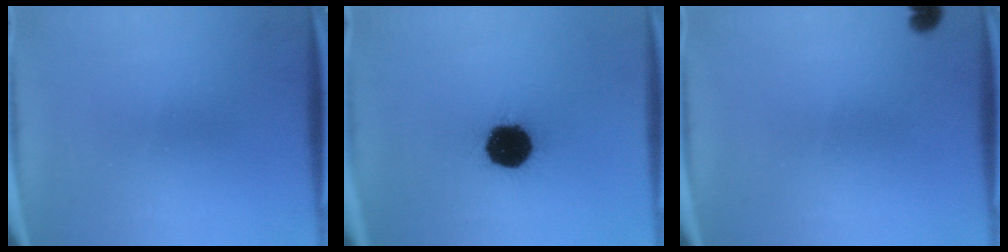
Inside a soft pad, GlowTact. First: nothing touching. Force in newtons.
{"total": 16.9}
{"total": 1.5}